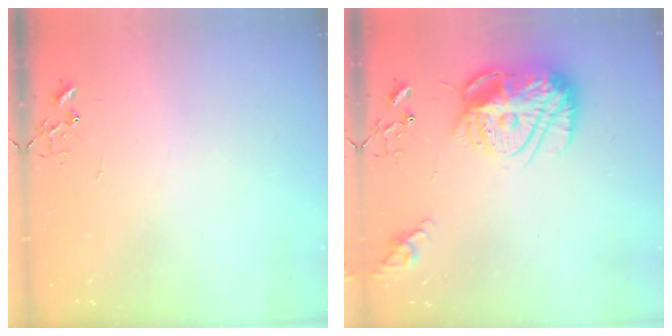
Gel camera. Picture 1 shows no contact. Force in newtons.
{"total": 17.2, "press": 17.2, "slide": 1.4}